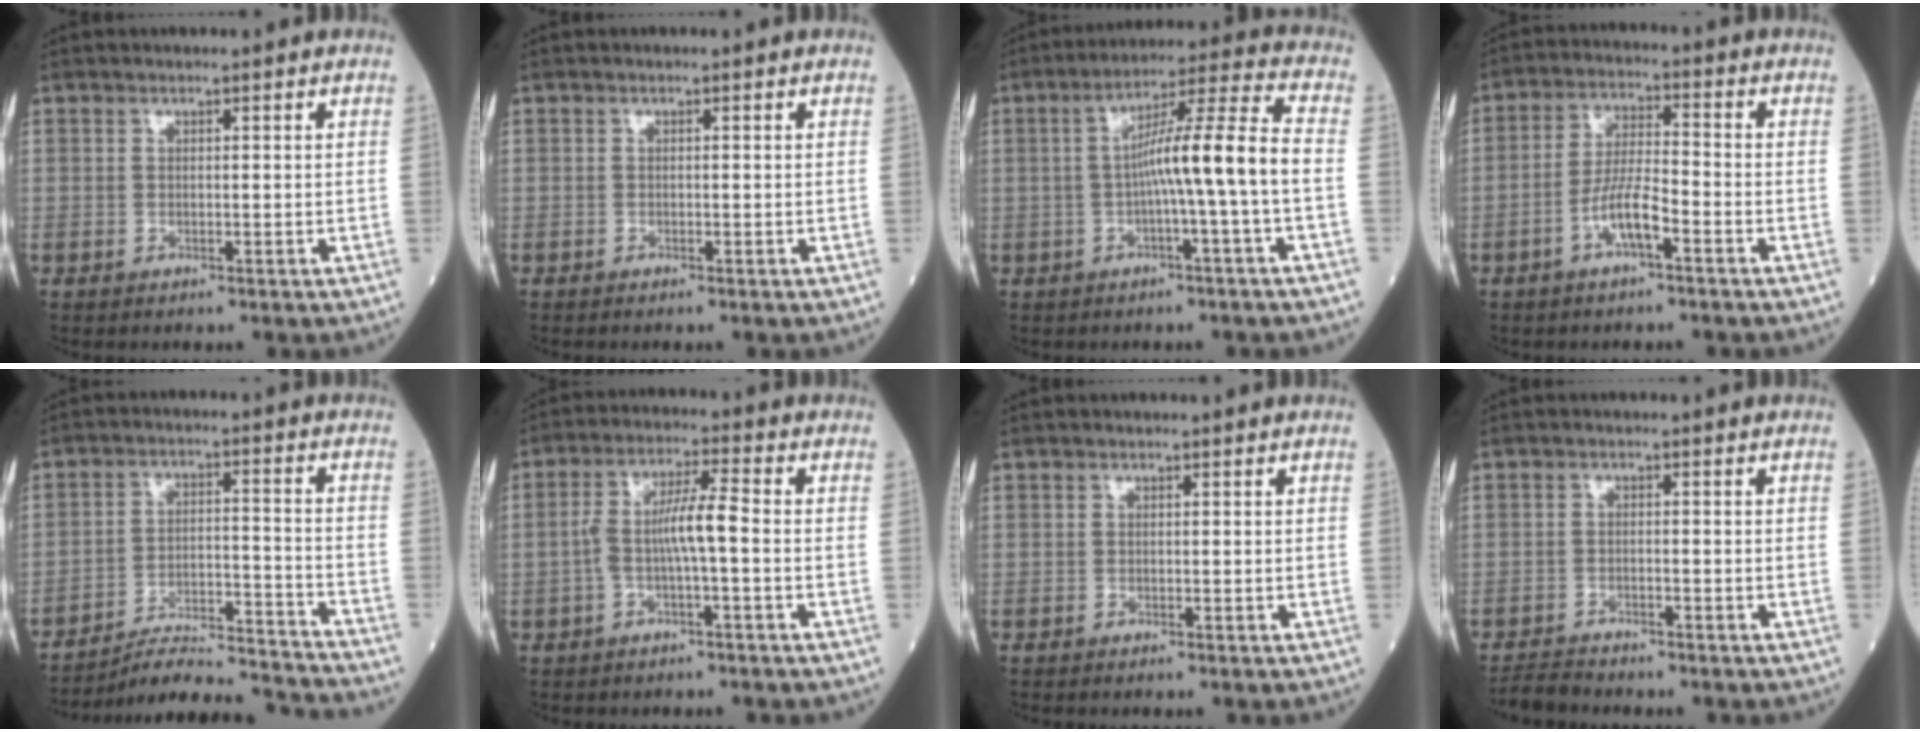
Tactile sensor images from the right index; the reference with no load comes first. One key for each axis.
{"total": 0.0}
{"total": 10.0, "fx": -1.5, "fy": -1.3, "fz": 9.8, "tx": -0.163, "ty": 0.024, "tz": -0.026}
{"total": 6.1, "fx": -3.0, "fy": 1.0, "fz": 5.2, "tx": -0.105, "ty": 0.008, "tz": -0.057}
{"total": 15.0, "fx": -14.7, "fy": -0.7, "fz": 3.0, "tx": -0.043, "ty": 0.008, "tz": -0.225}
{"total": 6.3, "fx": -1.1, "fy": 0.6, "fz": 6.2, "tx": -0.122, "ty": 0.020, "tz": -0.021}
{"total": 0.0}
{"total": 3.6, "fx": -3.2, "fy": 0.4, "fz": 1.5, "tx": -0.033, "ty": -0.010, "tz": -0.061}